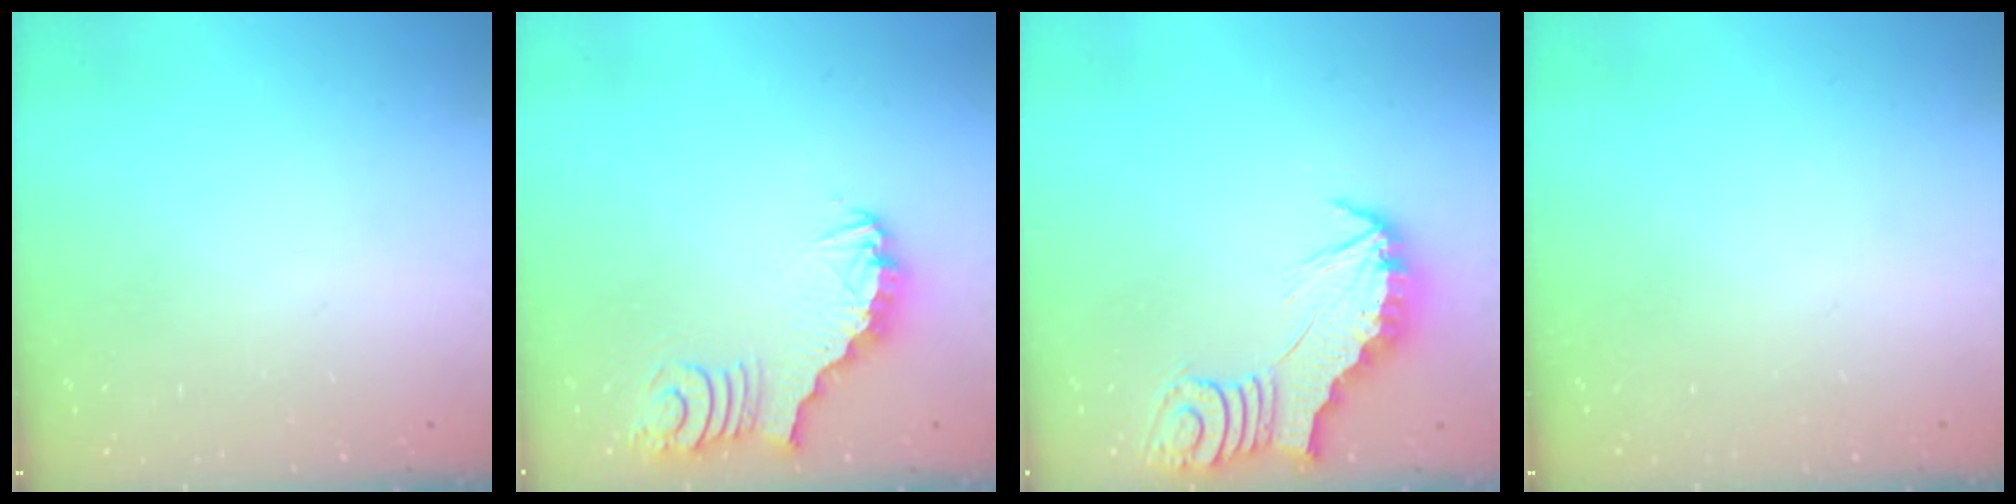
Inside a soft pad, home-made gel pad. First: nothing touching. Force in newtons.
{"total": 4.9, "press": 4.9, "slide": 0.4}
{"total": 2.7, "press": 2.7, "slide": 0.3}
{"total": 0.0}